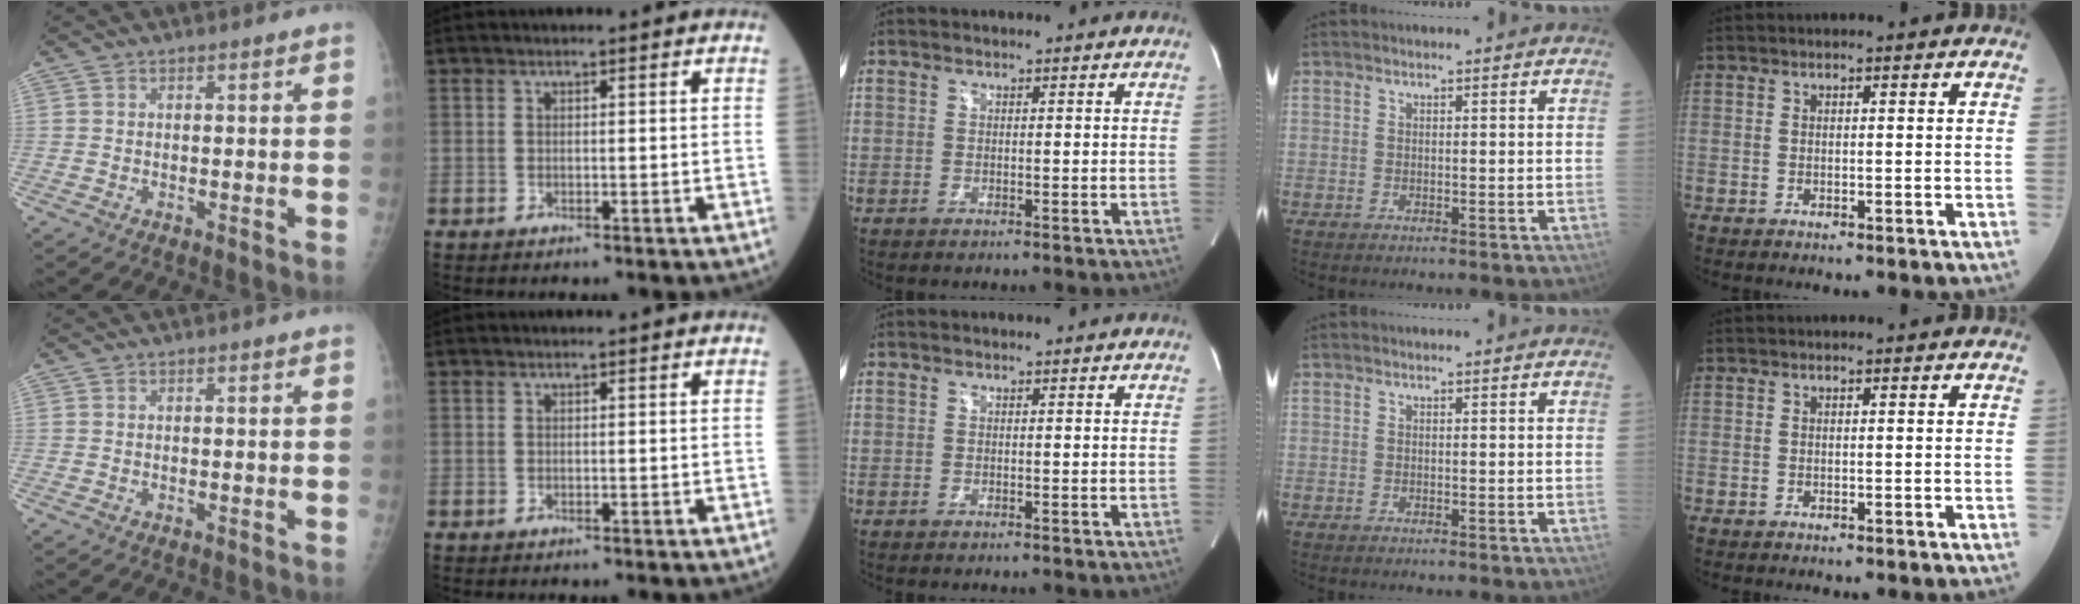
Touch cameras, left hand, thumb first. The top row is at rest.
{}